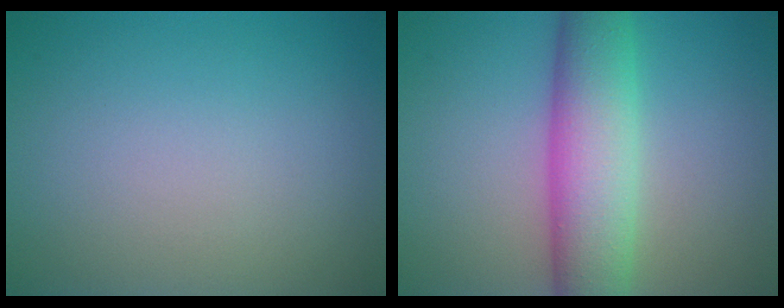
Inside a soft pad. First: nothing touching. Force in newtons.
{"total": 7.6, "press": 7.6, "slide": 0.2}